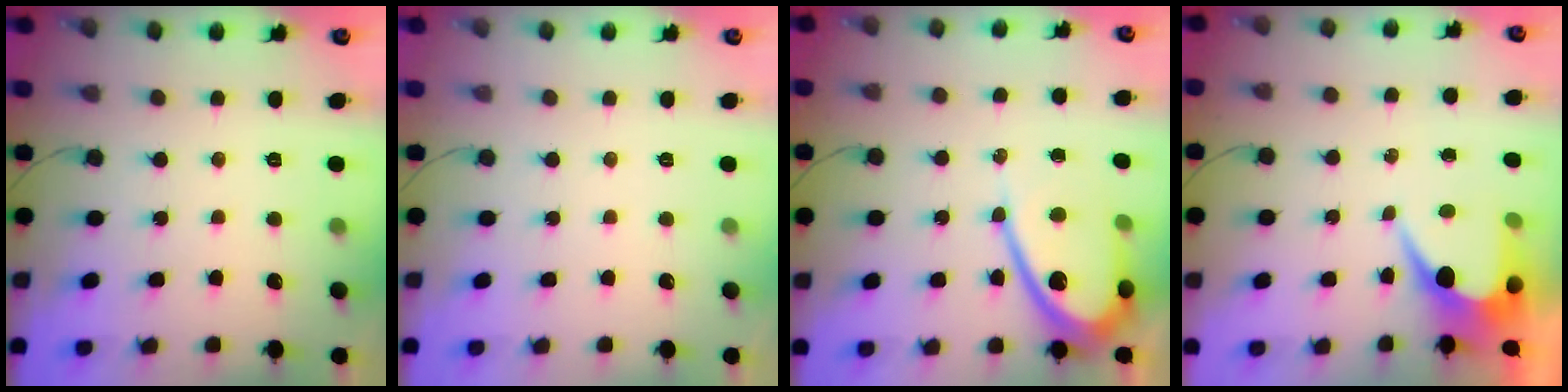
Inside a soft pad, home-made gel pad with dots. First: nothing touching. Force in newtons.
{"total": 0.0}
{"total": 11.8, "press": 11.7, "slide": 1.1}
{"total": 7.4, "press": 7.4, "slide": 0.3}